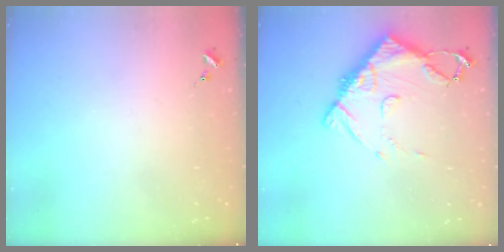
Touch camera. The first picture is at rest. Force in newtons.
{"total": 11.5, "press": 11.5, "slide": 1.1}